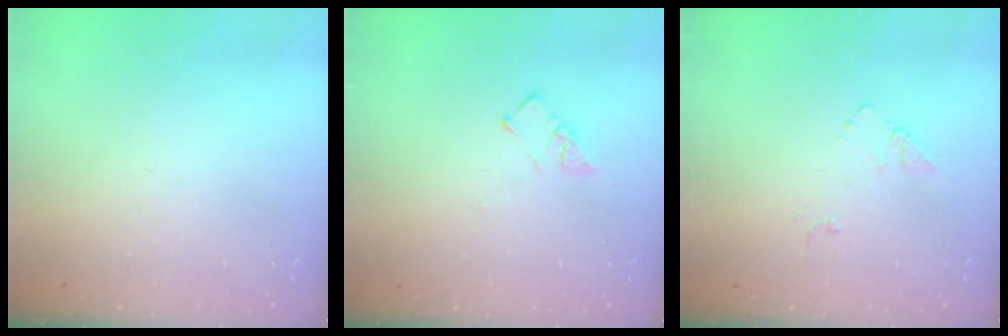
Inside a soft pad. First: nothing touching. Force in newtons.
{"total": 2.9, "press": 2.9, "slide": 0.2}
{"total": 6.7, "press": 6.6, "slide": 0.8}